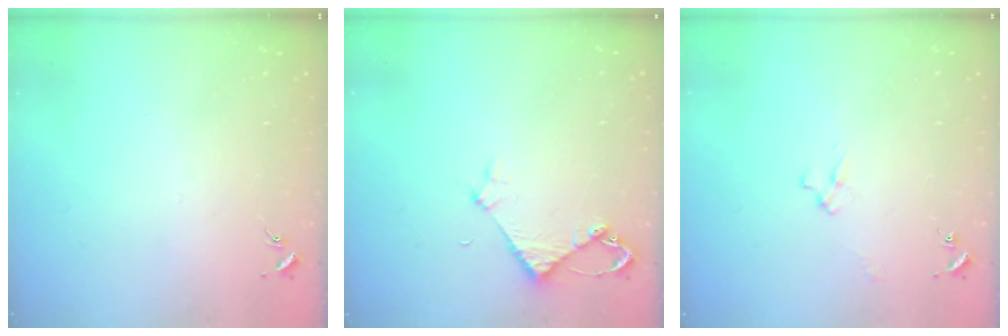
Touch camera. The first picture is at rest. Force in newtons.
{"total": 3.2, "press": 3.2, "slide": 0.2}
{"total": 2.4, "press": 2.4, "slide": 0.3}